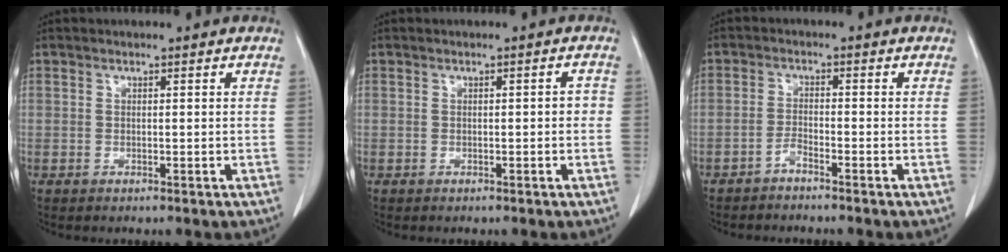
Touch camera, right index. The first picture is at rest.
{"total": 1.3, "force": [-0.1, 0.5, 1.2], "torque": [-0.013, 0.006, -0.001]}
{"total": 1.8, "force": [-1.6, 0.1, 0.7], "torque": [-0.015, 0.001, -0.033]}